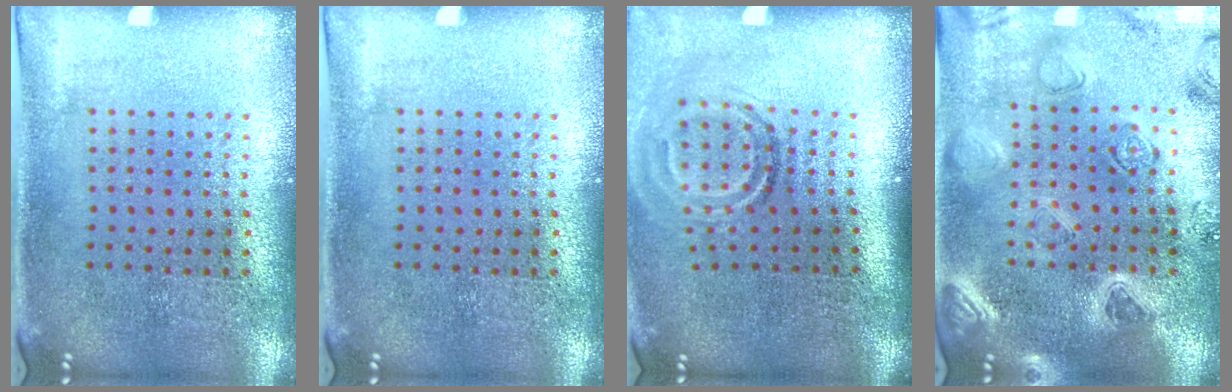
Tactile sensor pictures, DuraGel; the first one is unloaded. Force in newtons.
{"total": 0.0}
{"total": 1.8, "press": 1.2, "slide": 1.4}
{"total": 2.3, "press": 2.2, "slide": 0.2}